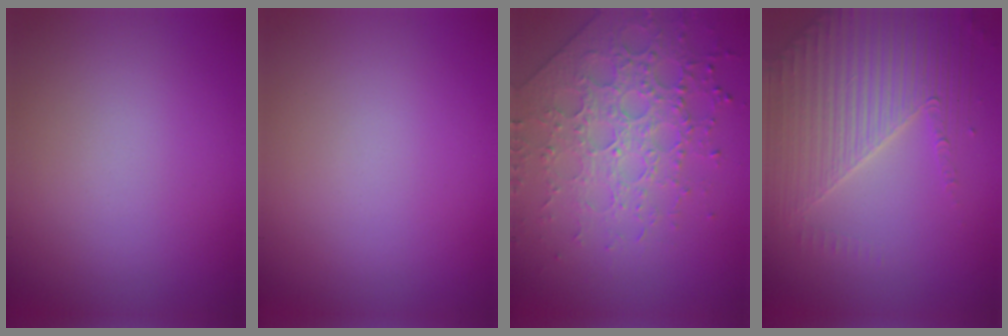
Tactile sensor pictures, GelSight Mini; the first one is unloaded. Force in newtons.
{"total": 0.0}
{"total": 4.8, "press": 4.5, "slide": 1.6}
{"total": 4.3, "press": 4.0, "slide": 1.6}